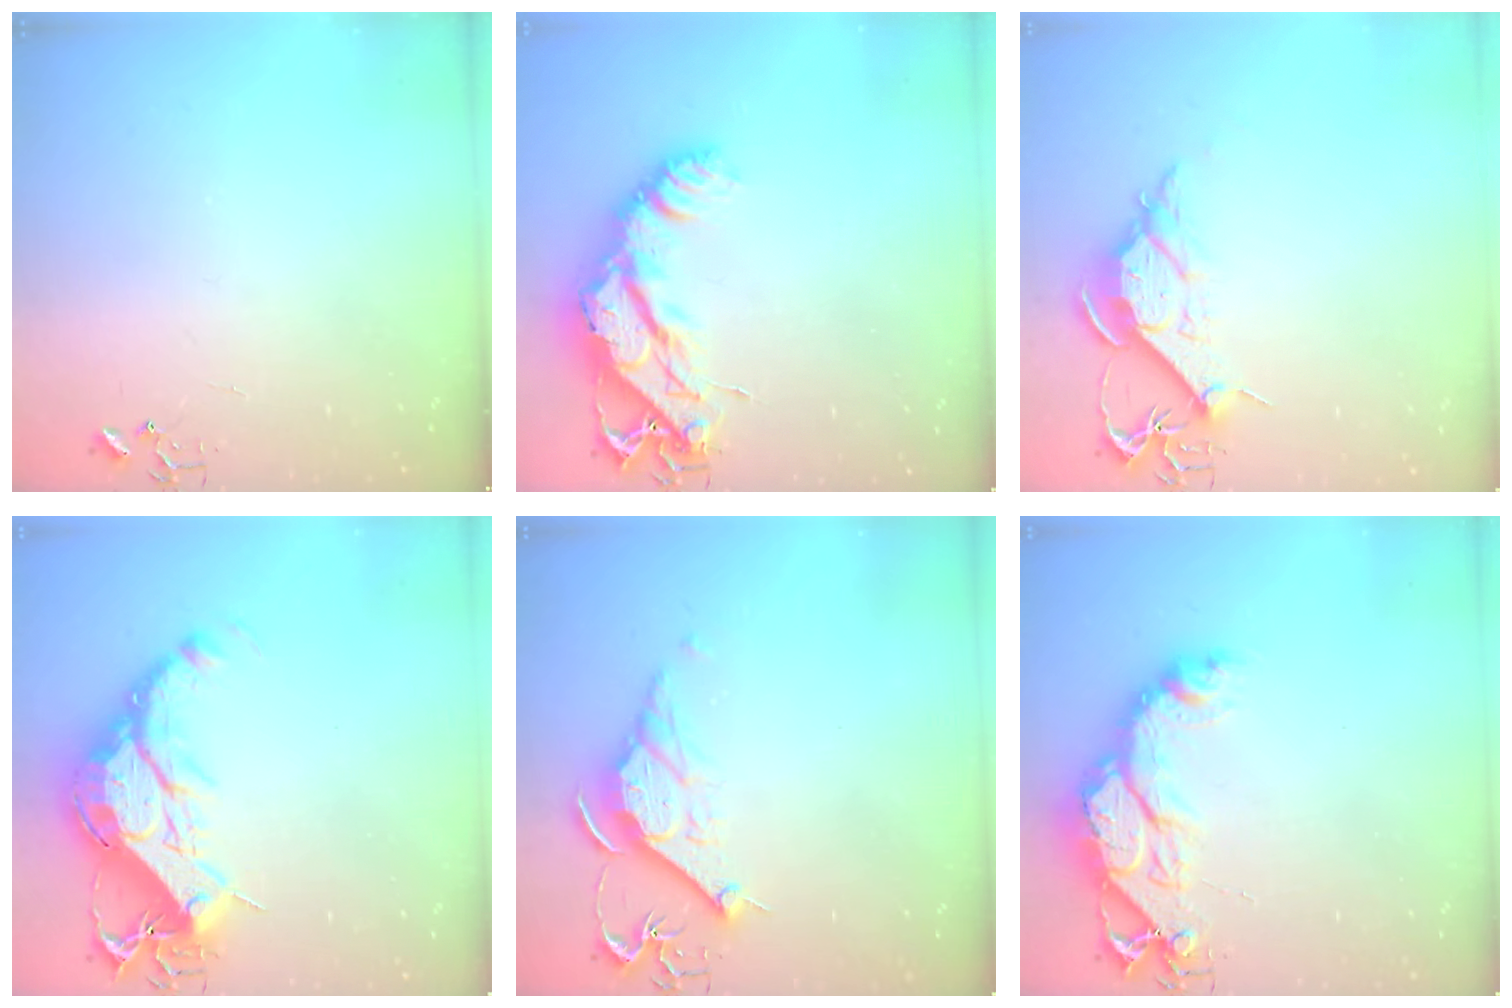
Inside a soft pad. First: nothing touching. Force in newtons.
{"total": 15.1, "press": 15.0, "slide": 1.6}
{"total": 10.4, "press": 10.3, "slide": 1.1}
{"total": 21.0, "press": 20.9, "slide": 2.1}
{"total": 11.9, "press": 11.9, "slide": 1.0}
{"total": 15.9, "press": 15.9, "slide": 1.7}